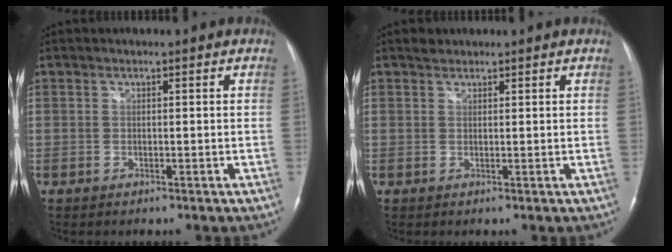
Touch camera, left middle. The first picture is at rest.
{"total": 1.1, "force": [1.0, 0.5, 0.0], "torque": [-0.002, 0.002, 0.017]}